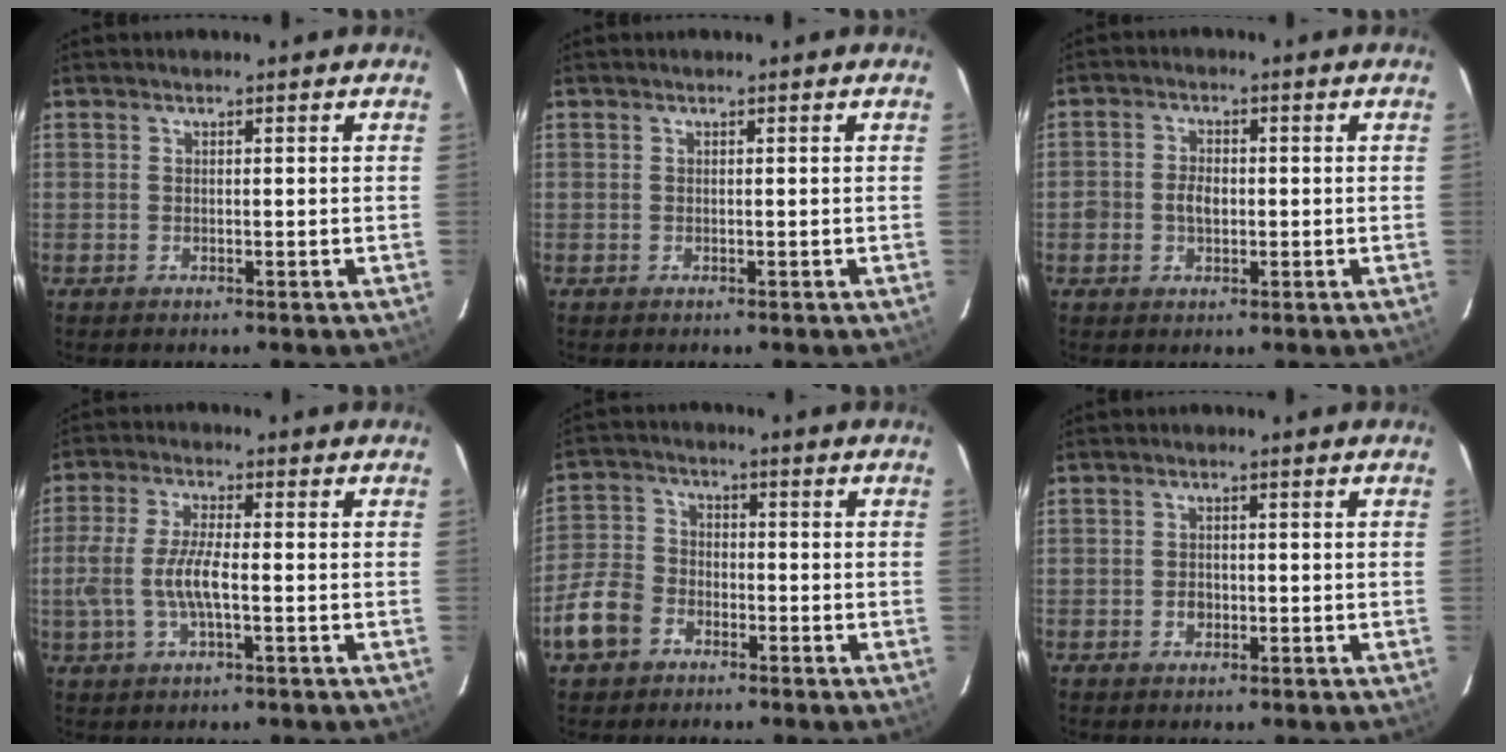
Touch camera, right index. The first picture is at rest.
{"total": 0.0}
{"total": 3.7, "force": [-0.7, 2.7, 2.4], "torque": [-0.046, 0.006, -0.011]}
{"total": 8.2, "force": [-1.6, 2.1, 7.8], "torque": [-0.163, -0.001, -0.030]}
{"total": 8.9, "force": [-4.7, 6.4, 3.9], "torque": [-0.095, 0.017, -0.094]}
{"total": 1.8, "force": [-0.6, 1.4, 0.8], "torque": [-0.013, 0.004, -0.008]}